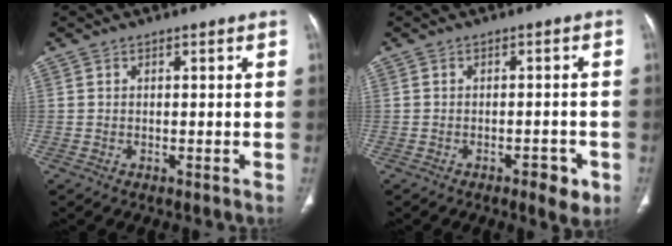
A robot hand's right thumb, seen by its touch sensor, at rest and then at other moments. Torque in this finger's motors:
{"motor_torque": [-0.19, 0.10, -0.12, 0.03, 0.00]}